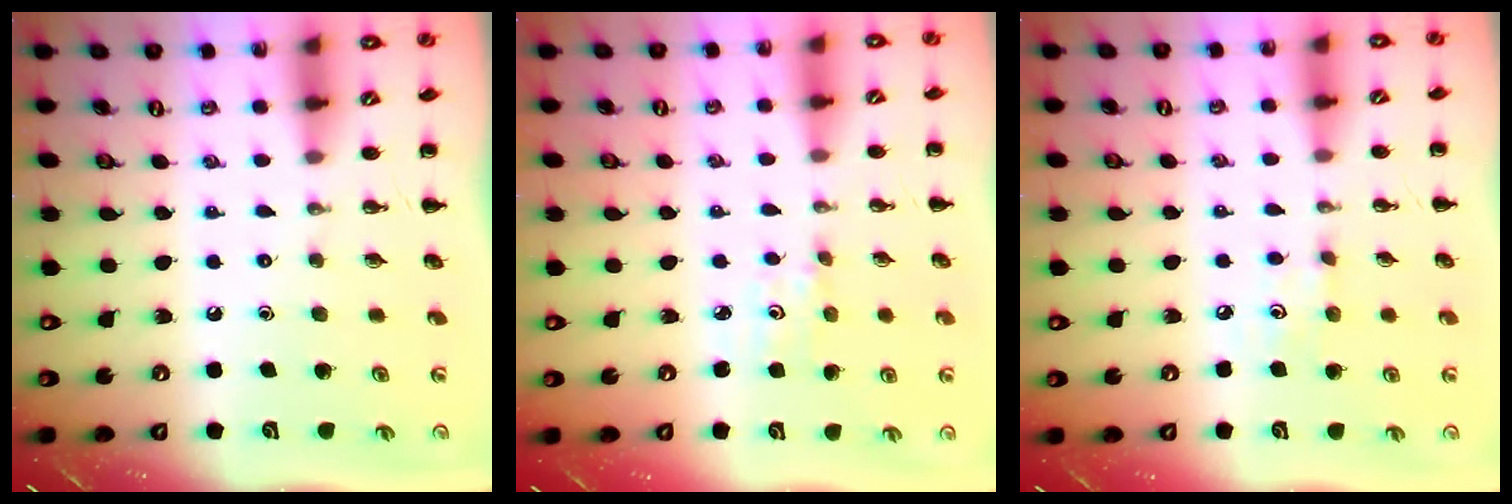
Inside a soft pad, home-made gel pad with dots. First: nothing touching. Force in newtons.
{"total": 2.7, "press": 2.6, "slide": 0.8}
{"total": 4.3, "press": 4.0, "slide": 1.4}